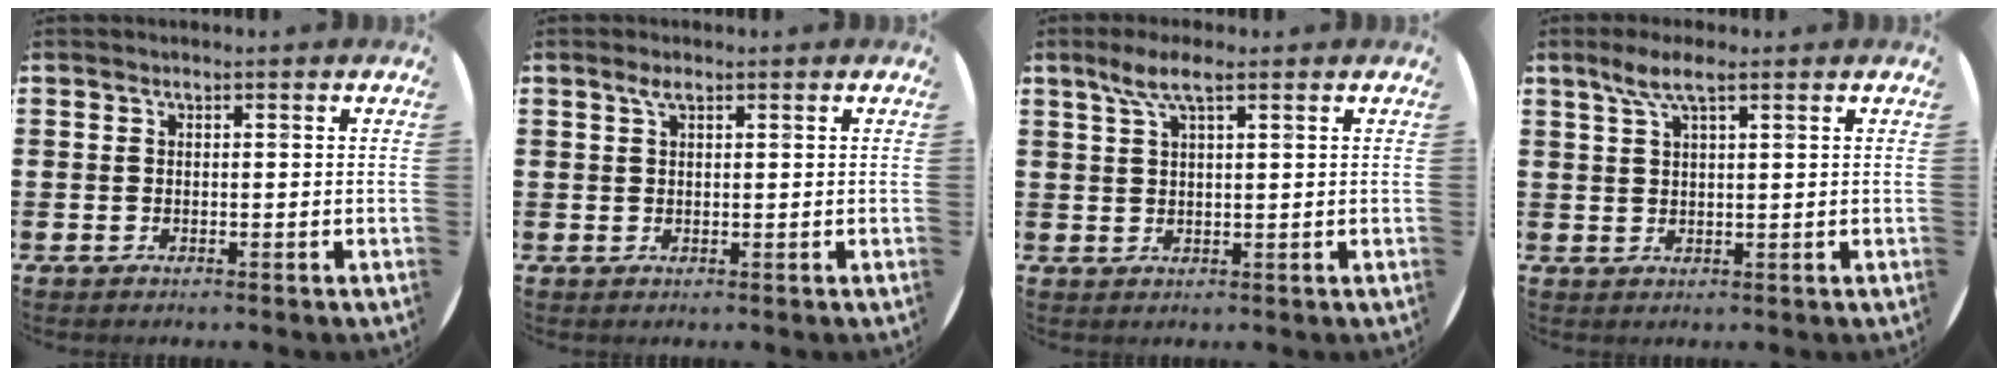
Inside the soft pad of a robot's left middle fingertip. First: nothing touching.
{"total": 1.5, "force": [0.8, 0.4, 1.1], "torque": [-0.023, 0.005, 0.013]}
{"total": 4.4, "force": [2.6, 0.9, 3.4], "torque": [-0.073, 0.007, 0.044]}
{"total": 4.1, "force": [2.4, 0.8, 3.2], "torque": [-0.068, 0.007, 0.042]}